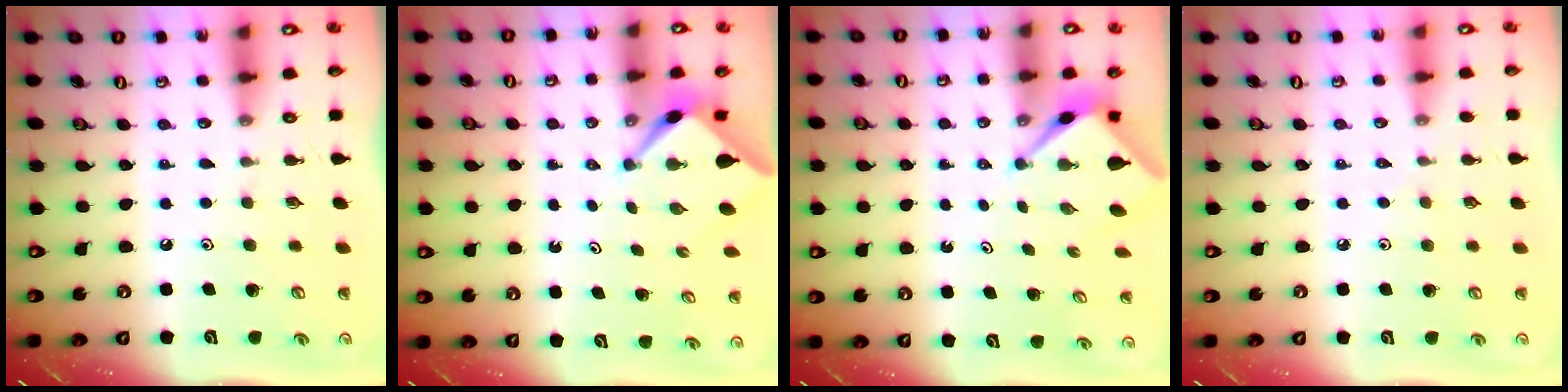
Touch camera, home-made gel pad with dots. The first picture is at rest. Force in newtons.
{"total": 2.5, "press": 2.5, "slide": 0.2}
{"total": 2.6, "press": 2.6, "slide": 0.1}
{"total": 1.9, "press": 1.9, "slide": 0.5}